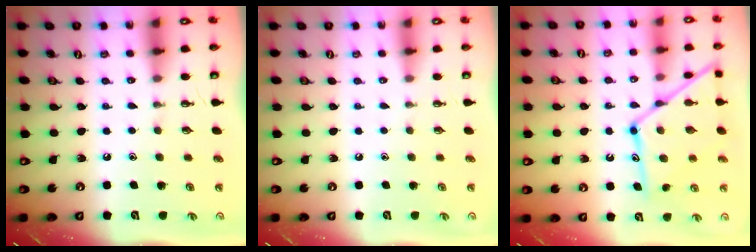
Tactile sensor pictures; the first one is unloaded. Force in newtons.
{"total": 0.0}
{"total": 17.0, "press": 16.9, "slide": 1.5}